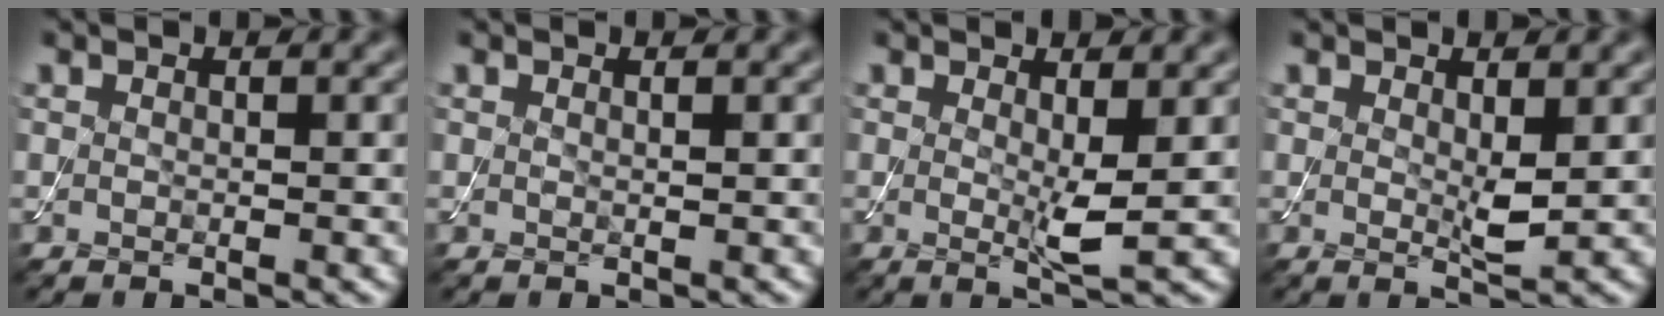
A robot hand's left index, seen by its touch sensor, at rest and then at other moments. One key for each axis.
{"total": 0.5, "fx": 0.2, "fy": 0.1, "fz": 0.4, "tx": -0.005, "ty": 0.000, "tz": 0.002}
{"total": 2.5, "fx": 0.3, "fy": 0.3, "fz": 2.4, "tx": -0.045, "ty": -0.012, "tz": 0.007}
{"total": 1.8, "fx": 0.5, "fy": 0.4, "fz": 1.7, "tx": -0.032, "ty": -0.007, "tz": 0.010}